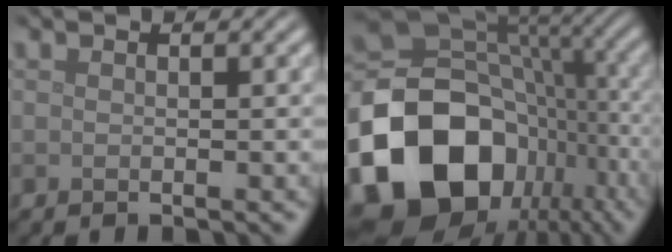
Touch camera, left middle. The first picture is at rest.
{"total": 18.2, "force": [-6.7, 14.0, 9.5], "torque": [-0.209, -0.029, -0.110]}